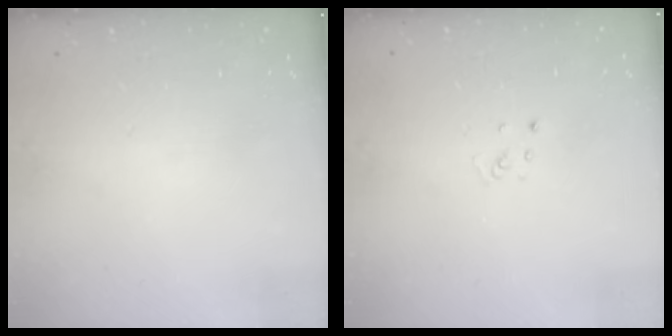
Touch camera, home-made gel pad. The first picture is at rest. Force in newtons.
{"total": 3.1, "press": 3.1, "slide": 0.4}